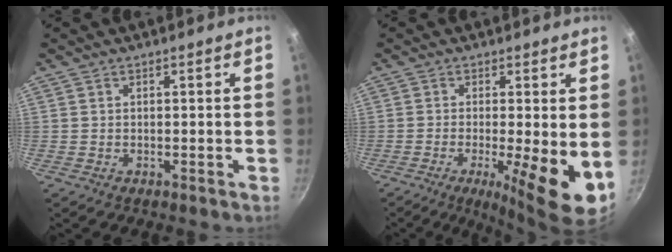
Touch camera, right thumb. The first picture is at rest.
{"total": 10.0, "force": [-1.7, 1.9, 9.7], "torque": [-0.147, -0.010, -0.025]}